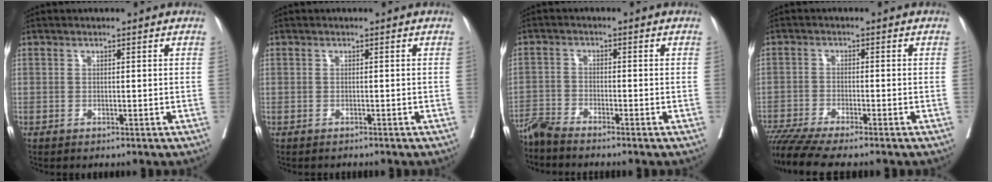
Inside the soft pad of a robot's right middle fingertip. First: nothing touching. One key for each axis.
{"total": 0.9, "fx": -0.9, "fy": 0.3, "fz": 0.1, "tx": -0.009, "ty": -0.002, "tz": -0.013}
{"total": 3.7, "fx": -3.6, "fy": -0.6, "fz": 0.8, "tx": -0.014, "ty": -0.016, "tz": -0.074}
{"total": 9.0, "fx": -7.8, "fy": -0.1, "fz": 4.5, "tx": -0.070, "ty": -0.018, "tz": -0.130}